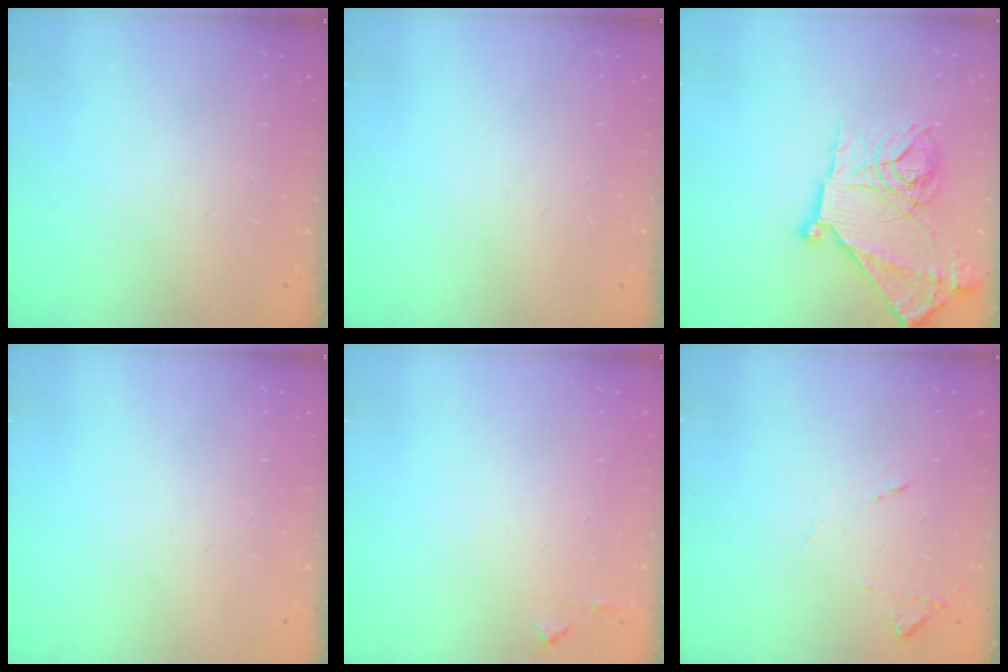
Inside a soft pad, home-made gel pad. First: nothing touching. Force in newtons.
{"total": 0.0}
{"total": 22.2, "press": 22.1, "slide": 2.3}
{"total": 0.0}
{"total": 3.5, "press": 3.4, "slide": 0.5}
{"total": 8.2, "press": 8.2, "slide": 0.6}